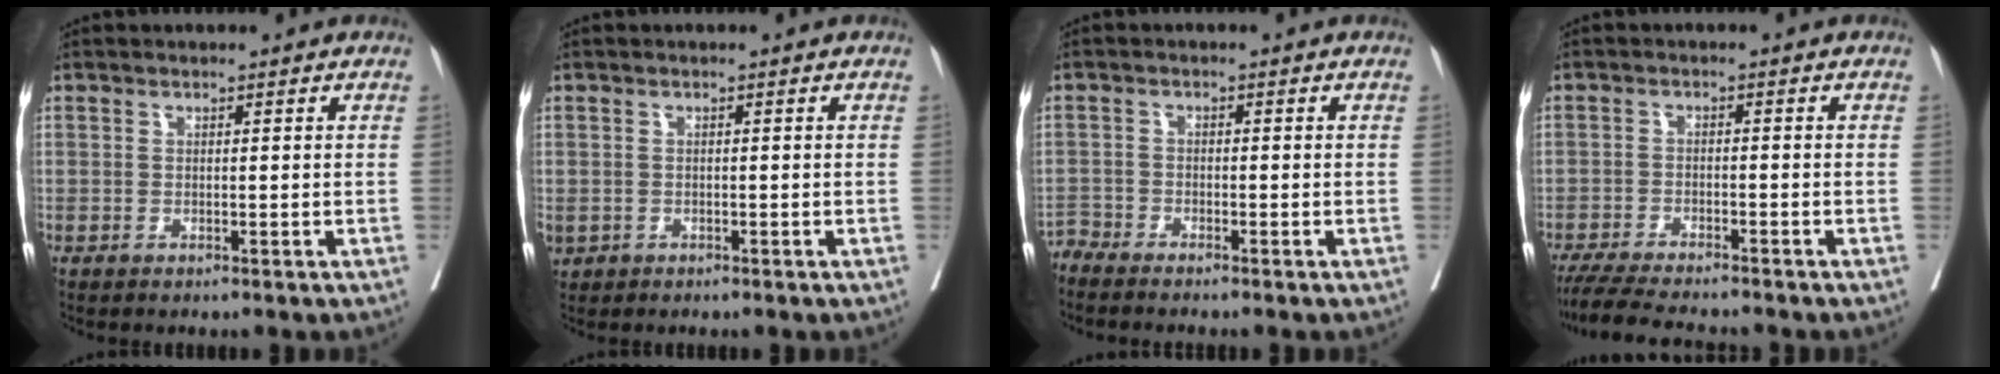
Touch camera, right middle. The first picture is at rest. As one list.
[{"total": 1.8, "force": [-0.7, 1.5, 0.6], "torque": [-0.017, 0.000, -0.004]}, {"total": 2.8, "force": [-2.7, -0.3, 0.1], "torque": [0.006, -0.007, -0.049]}, {"total": 9.9, "force": [-8.8, 0.8, 4.4], "torque": [-0.066, -0.019, -0.138]}]